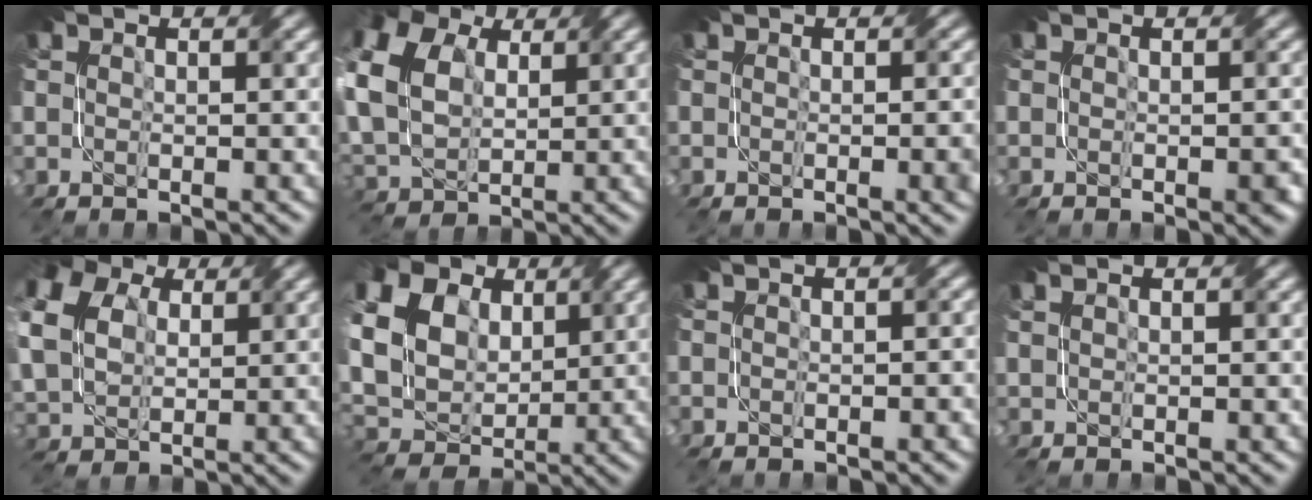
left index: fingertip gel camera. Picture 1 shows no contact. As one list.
[{"total": 15.7, "force": [5.6, 11.7, 8.9], "torque": [-0.224, 0.031, 0.095]}, {"total": 2.2, "force": [-0.4, 0.6, 2.1], "torque": [-0.018, 0.001, -0.004]}, {"total": 1.2, "force": [-0.4, 0.2, 1.1], "torque": [-0.013, -0.002, -0.005]}, {"total": 12.3, "force": [4.9, 8.8, 7.0], "torque": [-0.171, 0.029, 0.088]}, {"total": 18.0, "force": [6.5, 14.1, 9.1], "torque": [-0.224, 0.034, 0.107]}, {"total": 0.6, "force": [-0.1, 0.1, 0.6], "torque": [-0.010, 0.002, -0.003]}, {"total": 0.8, "force": [0.6, 0.2, 0.4], "torque": [-0.012, 0.002, 0.014]}]